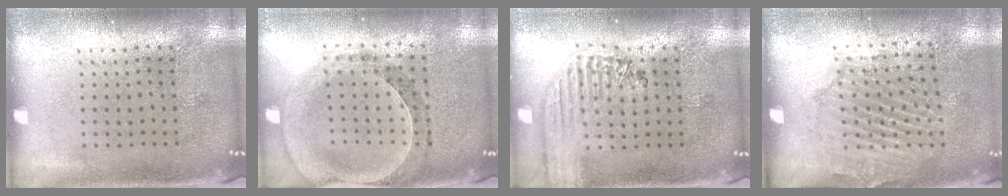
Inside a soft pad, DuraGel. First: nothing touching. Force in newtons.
{"total": 0.6, "press": 0.6, "slide": 0.2}
{"total": 1.9, "press": 1.7, "slide": 0.7}
{"total": 1.5, "press": 1.5, "slide": 0.4}